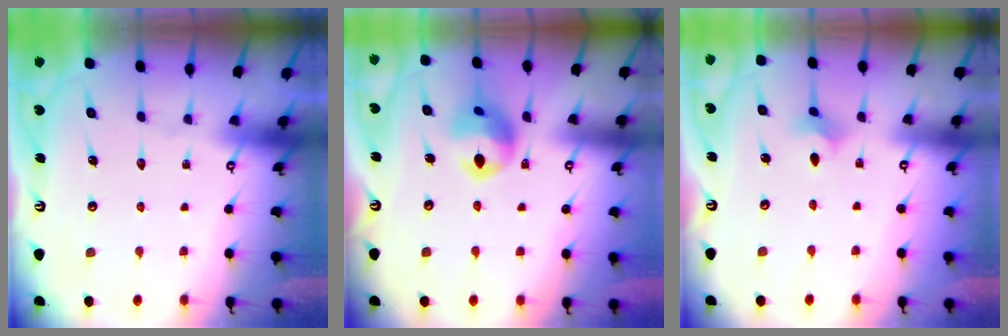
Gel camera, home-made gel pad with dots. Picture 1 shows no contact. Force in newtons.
{"total": 11.2, "press": 11.2, "slide": 0.8}
{"total": 3.3, "press": 3.2, "slide": 0.5}